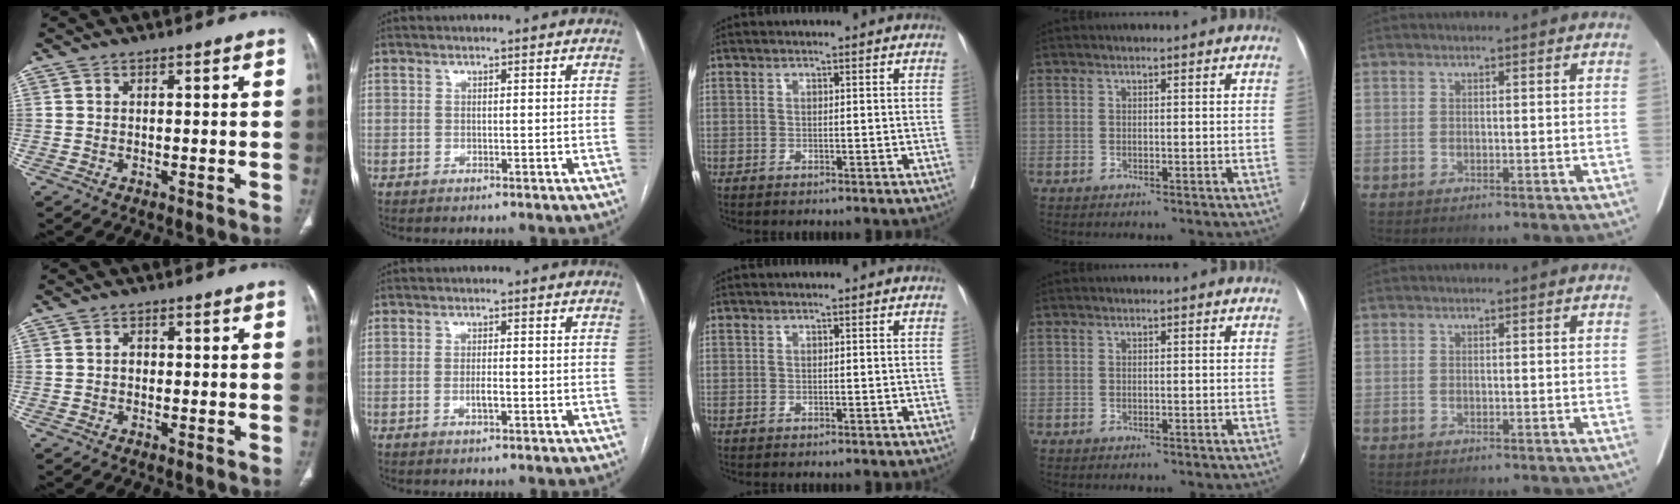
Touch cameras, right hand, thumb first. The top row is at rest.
{"thumb": {"total": 1.3, "force": [-0.2, 1.1, 0.7], "torque": [0.000, 0.002, -0.006]}, "index": {"total": 1.9, "force": [-0.7, 0.4, 1.7], "torque": [-0.032, 0.000, -0.012]}}